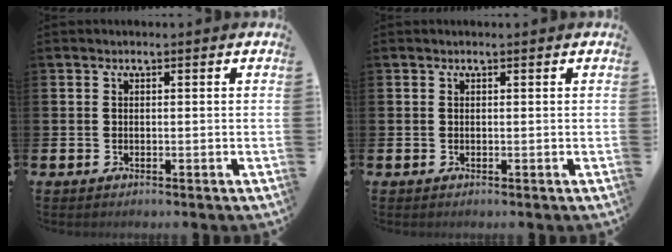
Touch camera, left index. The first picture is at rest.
{"total": 0.0}